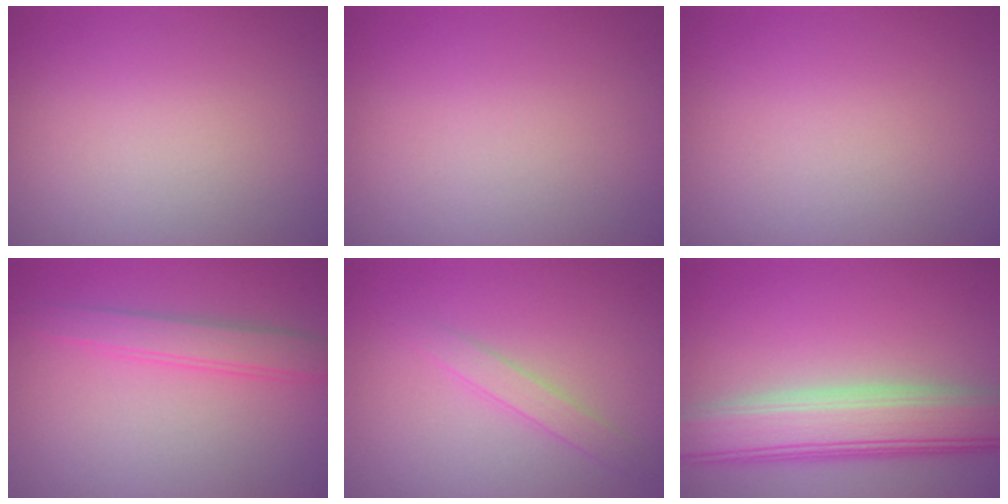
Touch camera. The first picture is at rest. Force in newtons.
{"total": 0.0}
{"total": 0.0}
{"total": 2.5, "press": 2.5, "slide": 0.1}
{"total": 1.6, "press": 1.6, "slide": 0.1}
{"total": 7.2, "press": 7.2, "slide": 0.1}